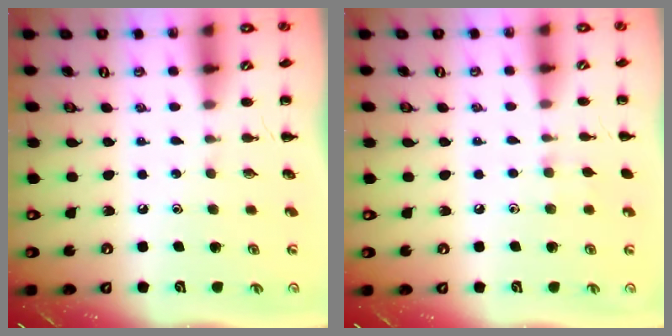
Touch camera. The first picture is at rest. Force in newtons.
{"total": 4.7, "press": 4.3, "slide": 1.9}